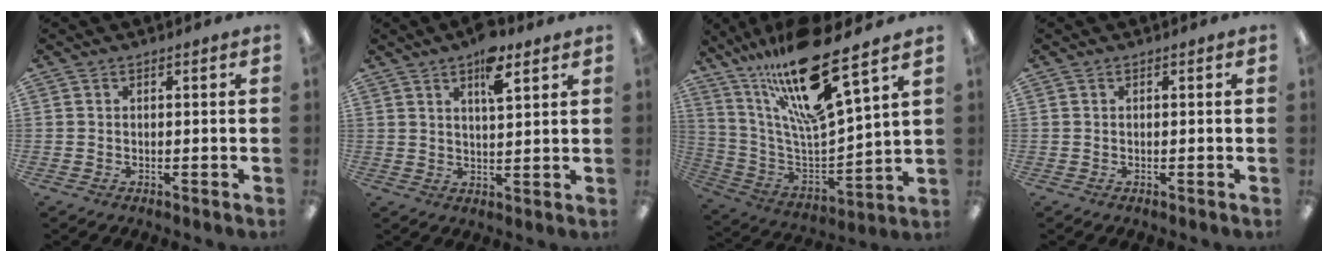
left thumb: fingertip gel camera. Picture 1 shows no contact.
{"total": 7.8, "force": [4.9, 2.6, 5.4], "torque": [-0.079, -0.020, 0.078]}
{"total": 22.3, "force": [16.5, 3.9, 14.6], "torque": [-0.268, -0.104, 0.267]}
{"total": 0.0}